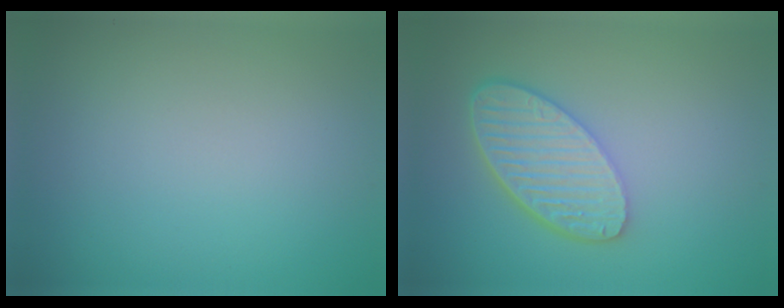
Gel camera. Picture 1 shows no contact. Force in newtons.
{"total": 6.0, "press": 4.7, "slide": 3.8}